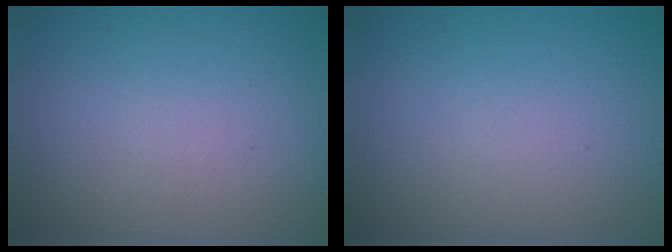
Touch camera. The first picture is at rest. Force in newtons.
{"total": 0.0}